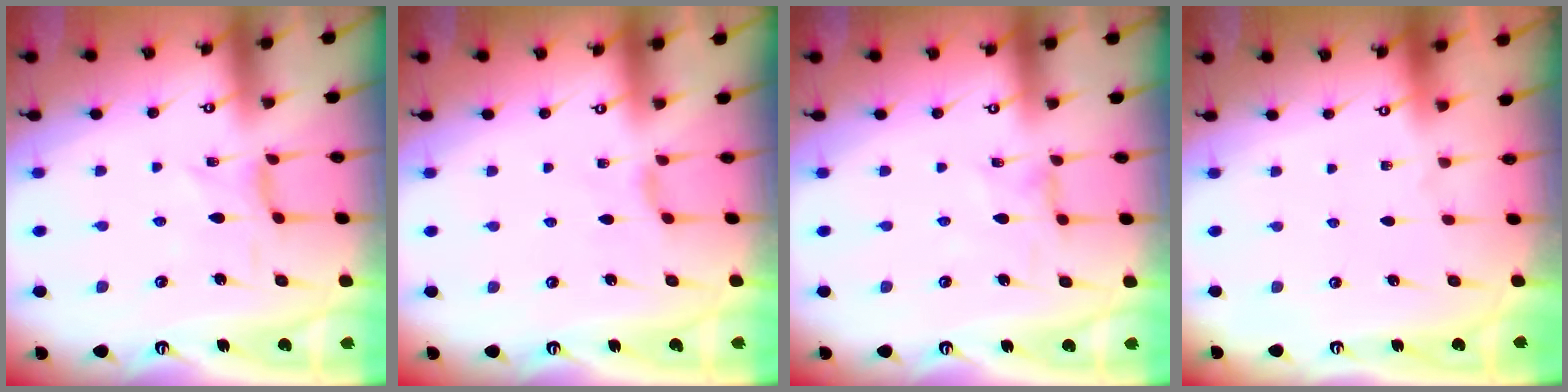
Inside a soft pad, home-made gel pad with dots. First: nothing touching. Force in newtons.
{"total": 2.1, "press": 2.1, "slide": 0.4}
{"total": 1.6, "press": 1.5, "slide": 0.4}
{"total": 0.0}